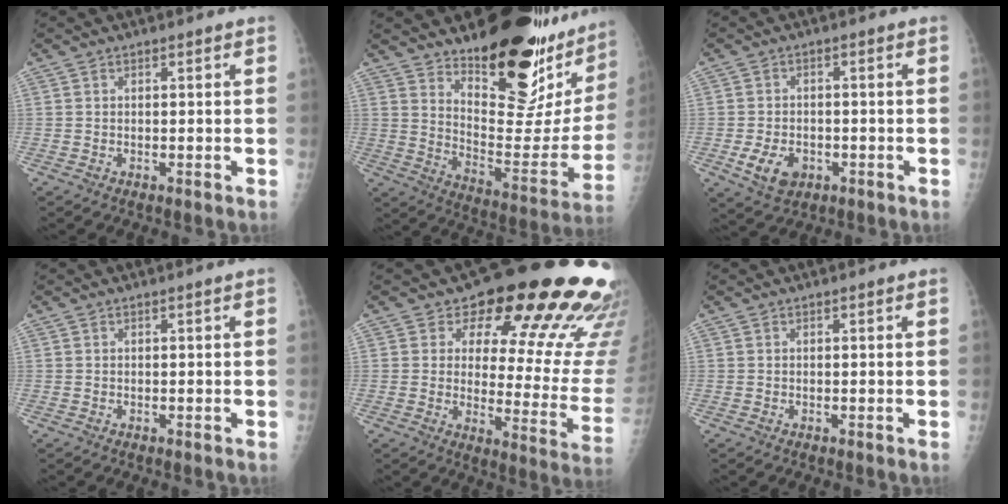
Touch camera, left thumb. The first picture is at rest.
{"total": 27.3, "force": [20.0, 8.7, 16.4], "torque": [-0.207, -0.139, 0.289]}
{"total": 6.5, "force": [-2.3, 4.7, 4.0], "torque": [-0.061, 0.003, -0.033]}
{"total": 0.0}
{"total": 23.0, "force": [15.5, 9.7, 13.9], "torque": [-0.128, -0.085, 0.185]}
{"total": 0.0}